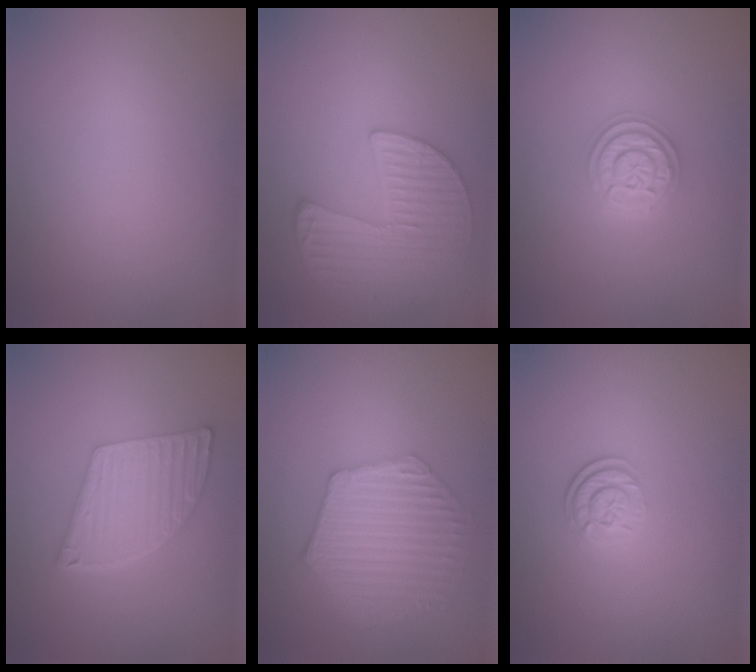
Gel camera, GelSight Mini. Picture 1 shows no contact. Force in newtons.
{"total": 5.3, "press": 4.4, "slide": 3.0}
{"total": 3.7, "press": 3.7, "slide": 0.5}
{"total": 5.5, "press": 4.1, "slide": 3.7}
{"total": 5.9, "press": 4.4, "slide": 3.8}
{"total": 2.7, "press": 2.0, "slide": 1.8}